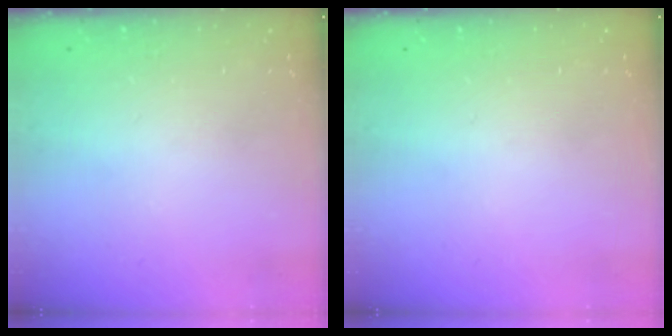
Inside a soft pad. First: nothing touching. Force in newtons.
{"total": 0.0}